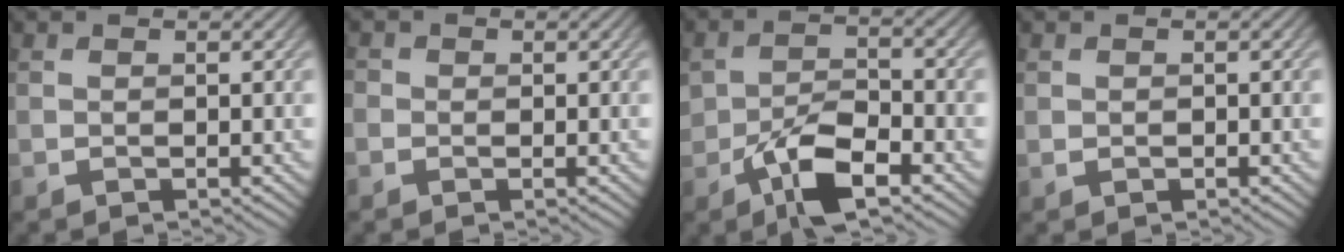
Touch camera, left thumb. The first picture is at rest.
{"total": 1.4, "force": [-0.5, 1.3, 0.2], "torque": [0.000, -0.002, -0.014]}
{"total": 7.1, "force": [-3.4, 3.6, 5.1], "torque": [-0.099, -0.004, -0.069]}
{"total": 0.7, "force": [-0.2, 0.6, 0.4], "torque": [-0.010, -0.003, -0.001]}